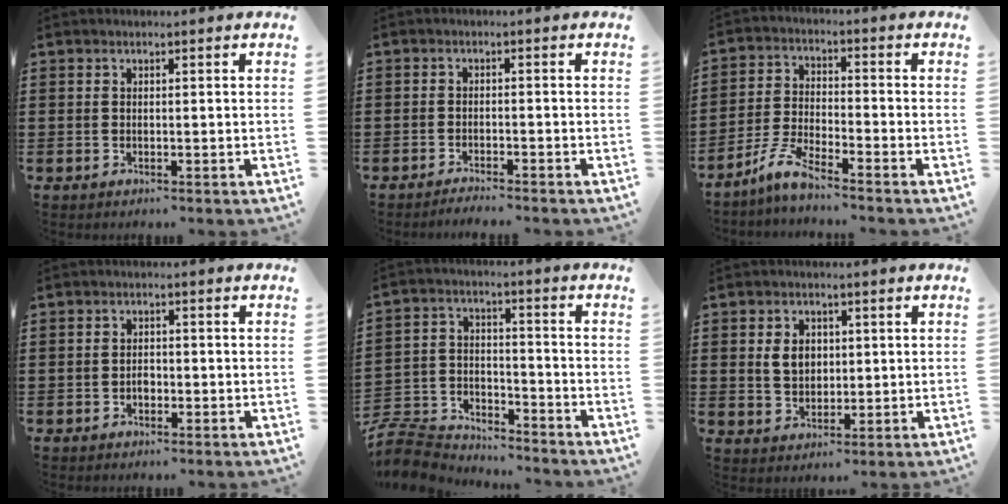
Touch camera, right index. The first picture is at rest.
{"total": 1.8, "force": [-1.8, -0.1, 0.1], "torque": [-0.005, 0.003, -0.037]}
{"total": 6.0, "force": [-5.1, 0.2, 3.1], "torque": [-0.084, -0.016, -0.105]}
{"total": 1.4, "force": [-0.5, 1.0, 0.8], "torque": [-0.016, 0.001, -0.010]}
{"total": 8.3, "force": [-8.1, 1.9, 1.1], "torque": [-0.040, 0.012, -0.165]}
{"total": 4.2, "force": [0.7, 3.1, 2.7], "torque": [-0.055, 0.009, 0.008]}